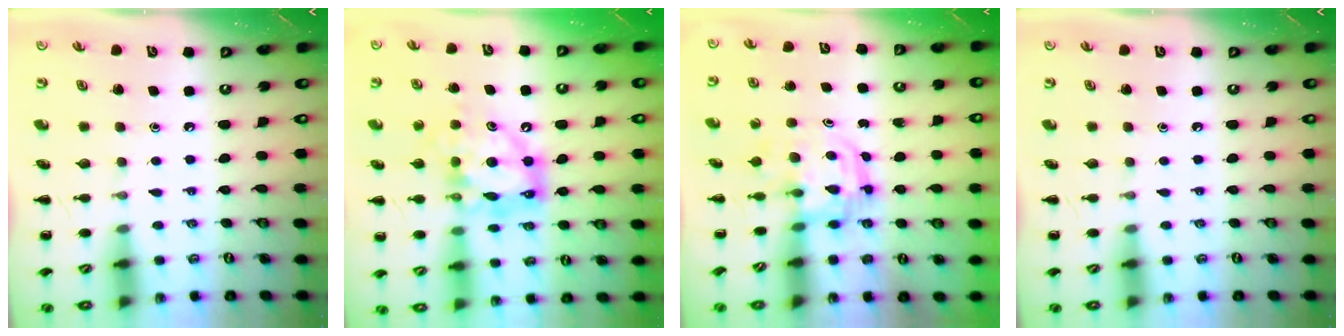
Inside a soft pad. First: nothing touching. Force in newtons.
{"total": 12.6, "press": 12.0, "slide": 3.8}
{"total": 2.9, "press": 2.9, "slide": 0.3}
{"total": 0.0}